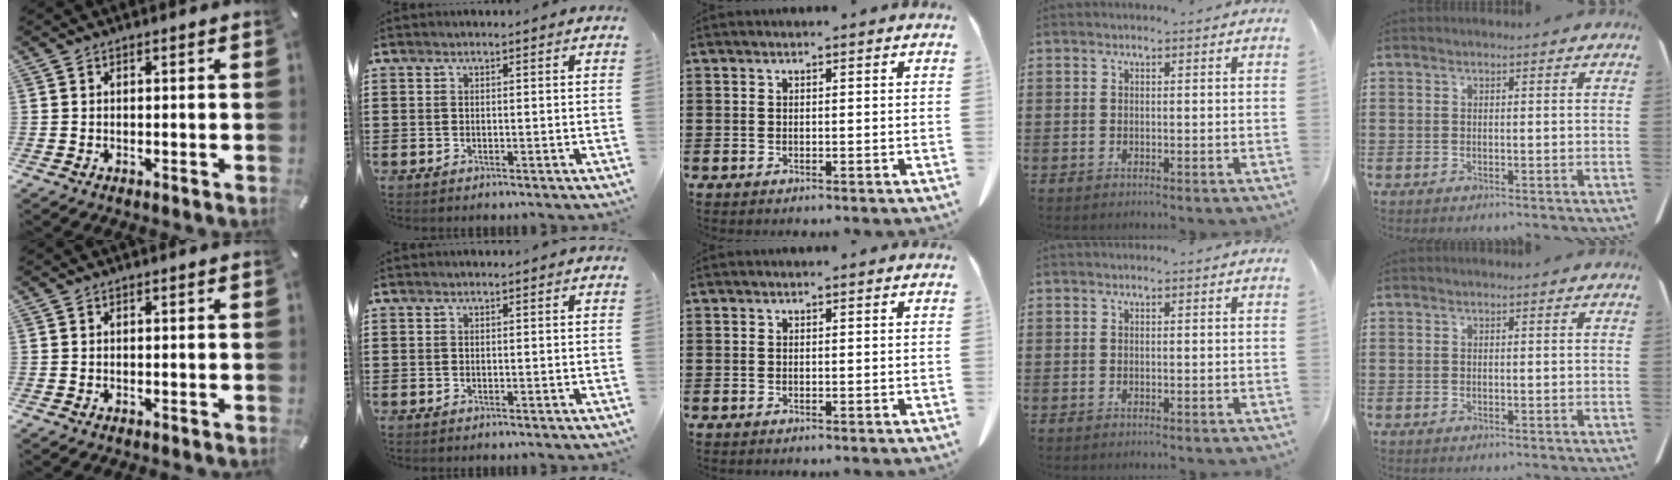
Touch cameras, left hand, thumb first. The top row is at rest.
{}